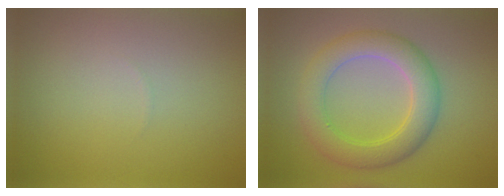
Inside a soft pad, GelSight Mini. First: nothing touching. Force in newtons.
{"total": 5.2, "press": 5.2, "slide": 0.1}